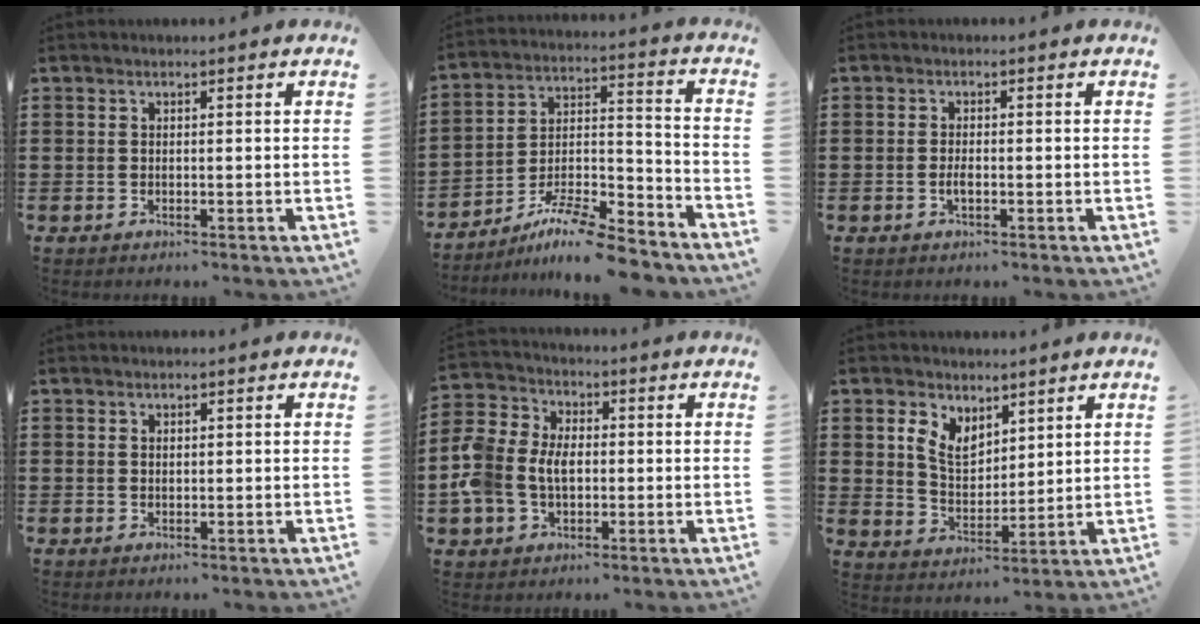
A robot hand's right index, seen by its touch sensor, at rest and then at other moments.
{"total": 9.7, "force": [-8.6, 1.4, 4.4], "torque": [-0.072, 0.023, -0.168]}
{"total": 1.6, "force": [-0.5, 0.5, 1.4], "torque": [-0.027, -0.001, -0.008]}
{"total": 0.7, "force": [0.3, 0.5, 0.4], "torque": [-0.008, 0.003, 0.006]}
{"total": 7.7, "force": [-1.0, 6.1, 4.6], "torque": [-0.135, 0.002, -0.026]}
{"total": 5.8, "force": [3.5, 3.7, 2.8], "torque": [-0.072, 0.008, 0.066]}